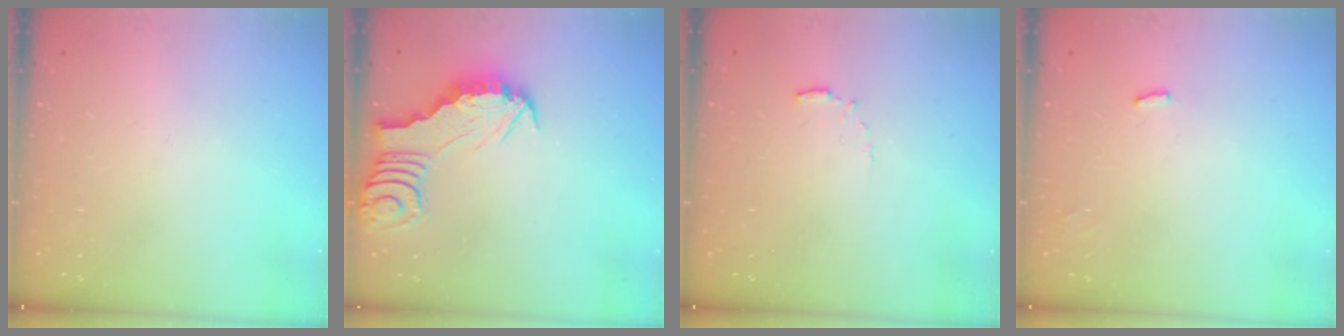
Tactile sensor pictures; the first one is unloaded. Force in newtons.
{"total": 2.6, "press": 2.6, "slide": 0.2}
{"total": 5.6, "press": 5.6, "slide": 0.5}
{"total": 3.3, "press": 3.3, "slide": 0.1}